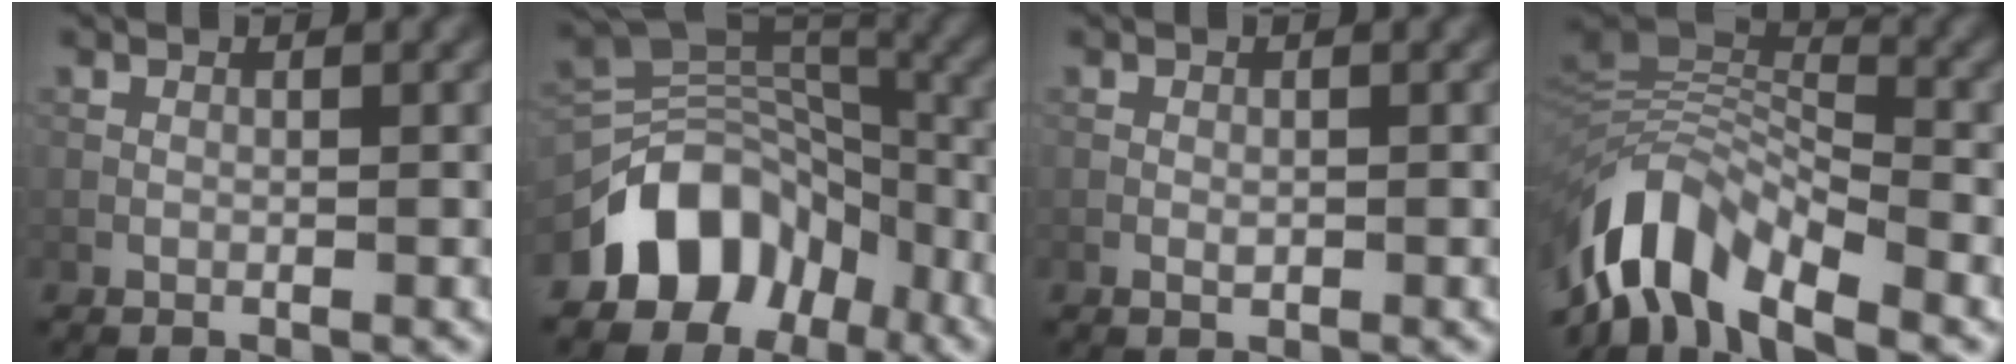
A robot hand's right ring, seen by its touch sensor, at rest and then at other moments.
{"total": 9.3, "force": [-5.5, 6.1, 4.4], "torque": [-0.056, 0.009, -0.112]}
{"total": 0.7, "force": [-0.2, 0.4, 0.5], "torque": [-0.007, 0.000, -0.003]}
{"total": 9.9, "force": [-6.3, 3.8, 6.6], "torque": [-0.112, 0.007, -0.130]}